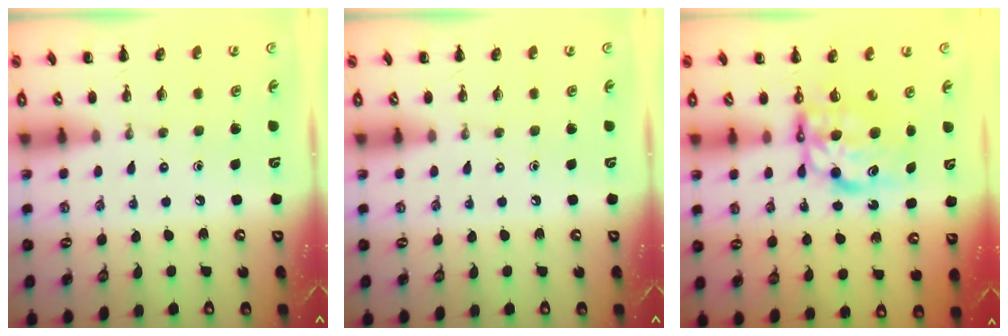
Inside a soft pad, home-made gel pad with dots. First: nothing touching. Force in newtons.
{"total": 0.0}
{"total": 7.9, "press": 7.7, "slide": 1.6}